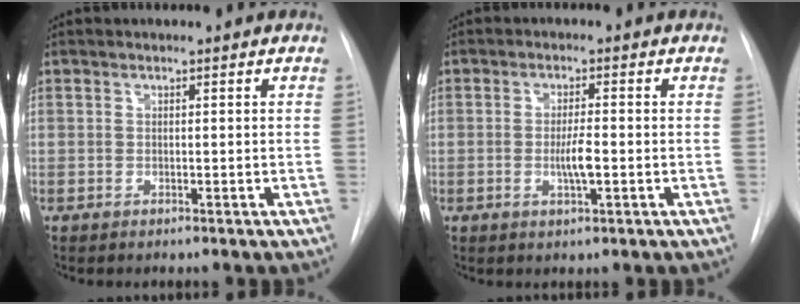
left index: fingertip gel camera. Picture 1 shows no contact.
{"total": 3.5, "force": [-0.7, 0.4, 3.4], "torque": [-0.064, -0.004, -0.011]}